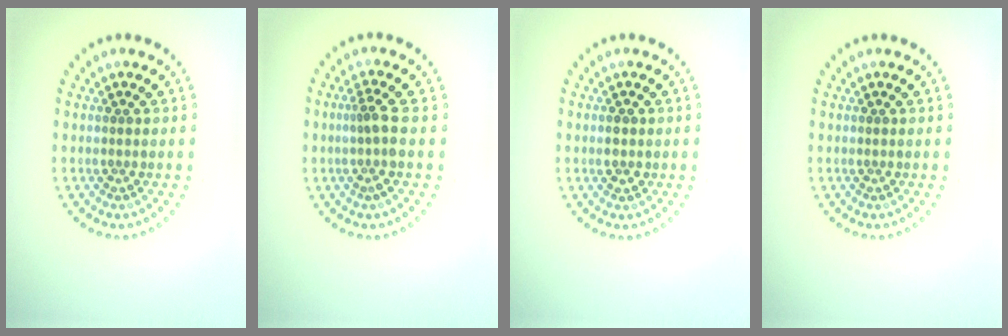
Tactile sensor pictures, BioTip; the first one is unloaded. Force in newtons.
{"total": 2.0, "press": 1.4, "slide": 1.4}
{"total": 1.6, "press": 1.6, "slide": 0.1}
{"total": 0.0}